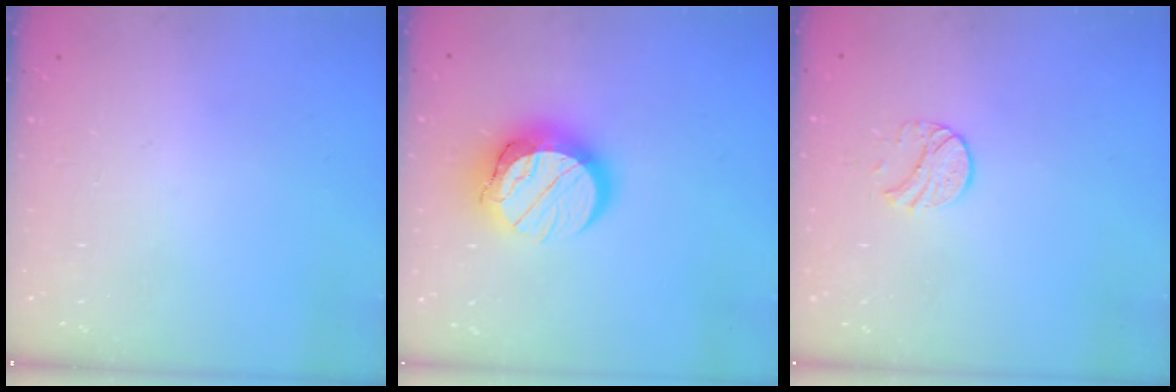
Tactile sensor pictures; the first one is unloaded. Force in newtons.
{"total": 13.9, "press": 13.8, "slide": 1.2}
{"total": 7.3, "press": 7.3, "slide": 0.6}